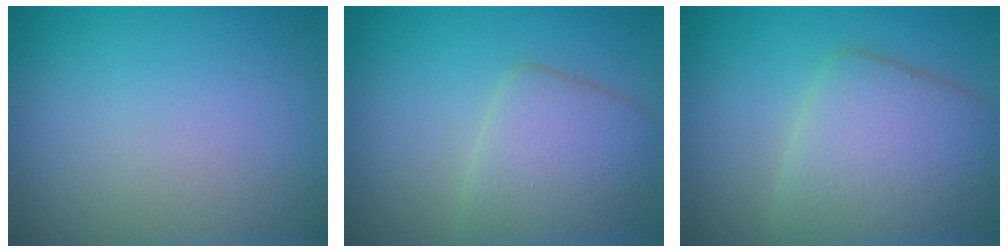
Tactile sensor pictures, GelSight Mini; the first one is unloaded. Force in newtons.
{"total": 4.6, "press": 4.6, "slide": 0.4}
{"total": 6.5, "press": 6.5, "slide": 0.3}